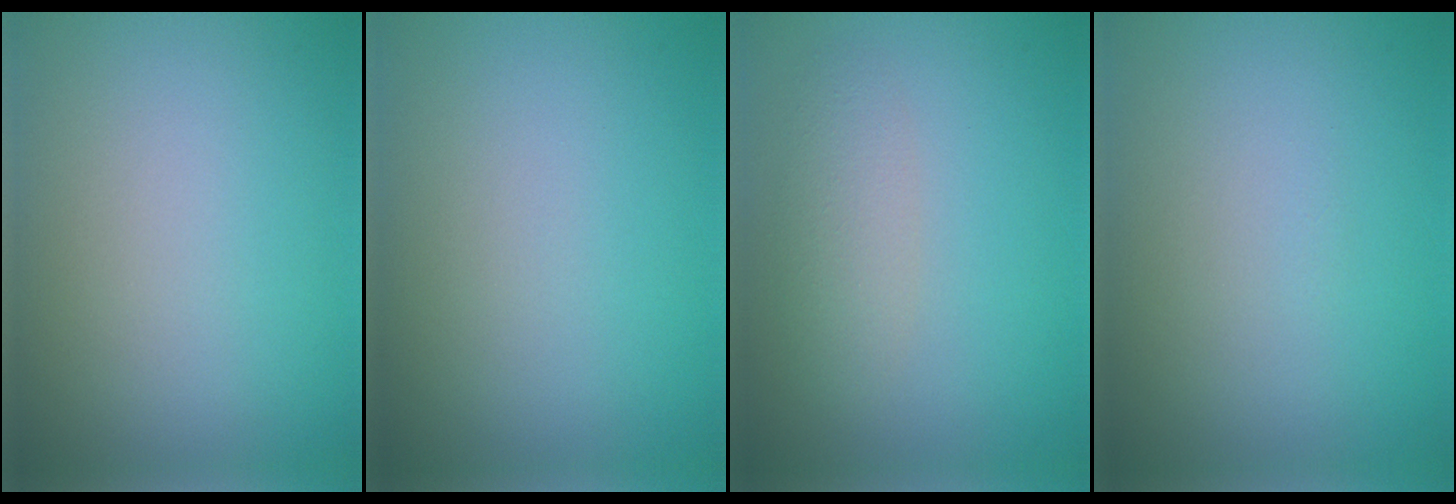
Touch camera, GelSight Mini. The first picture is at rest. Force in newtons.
{"total": 0.0}
{"total": 2.2, "press": 2.2, "slide": 0.1}
{"total": 0.0}